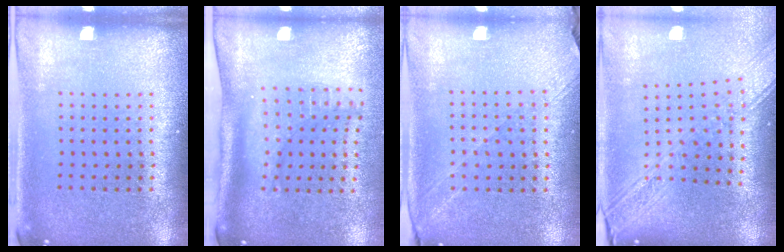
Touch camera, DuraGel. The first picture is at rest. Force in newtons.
{"total": 2.2, "press": 1.6, "slide": 1.5}
{"total": 1.3, "press": 1.2, "slide": 0.4}
{"total": 2.8, "press": 2.2, "slide": 1.7}